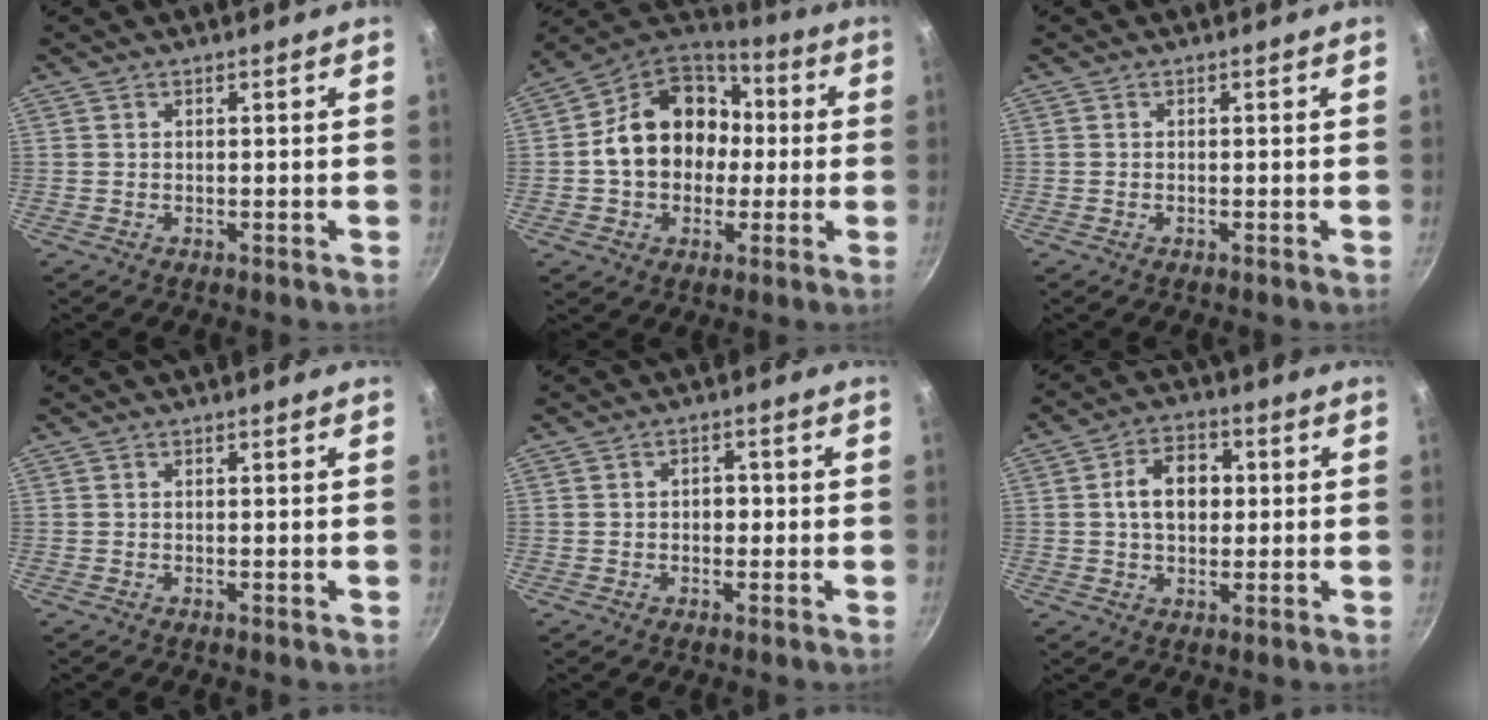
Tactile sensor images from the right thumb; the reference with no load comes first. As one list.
[{"total": 18.4, "force": [0.3, 14.7, 11.0], "torque": [-0.152, 0.044, -0.004]}, {"total": 0.0}, {"total": 0.0}, {"total": 2.7, "force": [-0.2, 2.1, 1.7], "torque": [-0.010, 0.009, -0.006]}, {"total": 9.0, "force": [1.0, 6.4, 6.3], "torque": [-0.075, 0.015, 0.007]}]